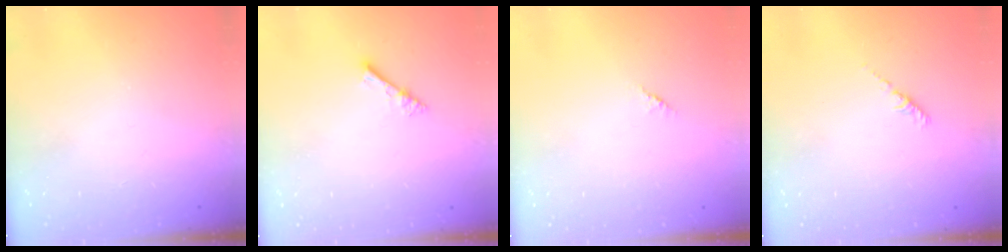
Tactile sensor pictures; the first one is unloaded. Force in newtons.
{"total": 2.7, "press": 2.7, "slide": 0.2}
{"total": 1.2, "press": 1.2, "slide": 0.3}
{"total": 2.2, "press": 2.1, "slide": 0.6}